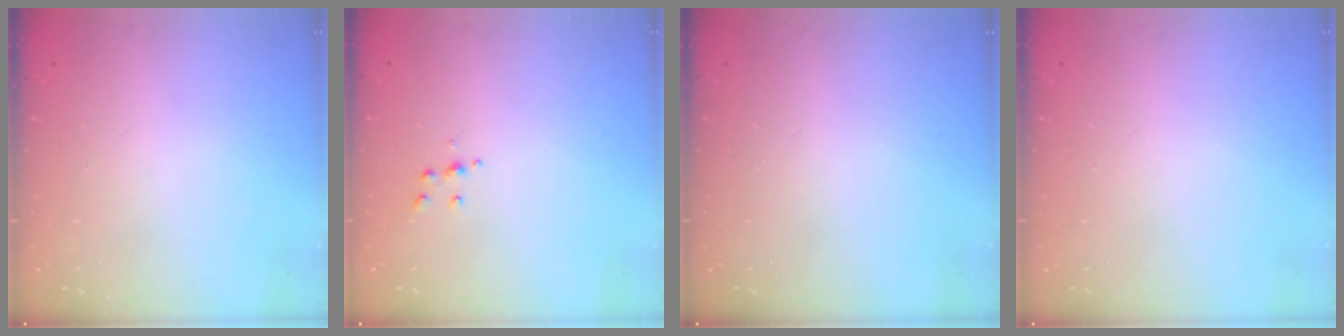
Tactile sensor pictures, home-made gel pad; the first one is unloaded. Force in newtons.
{"total": 3.6, "press": 3.6, "slide": 0.3}
{"total": 0.0}
{"total": 0.0}